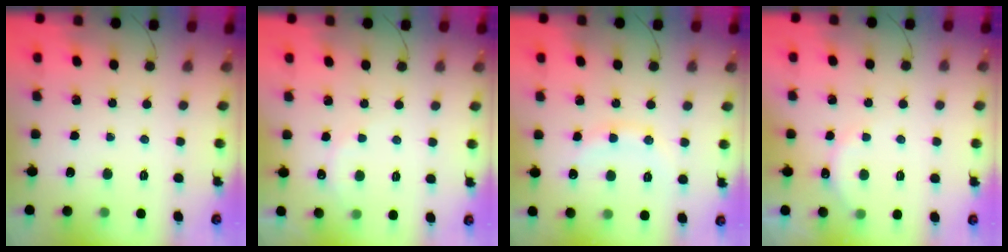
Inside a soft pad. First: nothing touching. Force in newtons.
{"total": 5.9, "press": 5.8, "slide": 1.0}
{"total": 9.8, "press": 9.7, "slide": 1.0}
{"total": 6.1, "press": 6.0, "slide": 0.9}